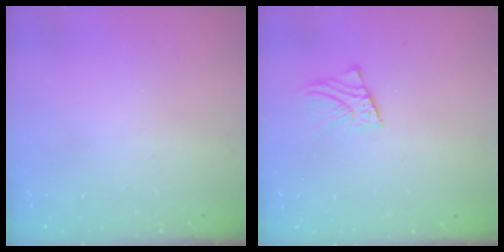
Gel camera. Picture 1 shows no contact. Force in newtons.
{"total": 2.5, "press": 2.5, "slide": 0.1}